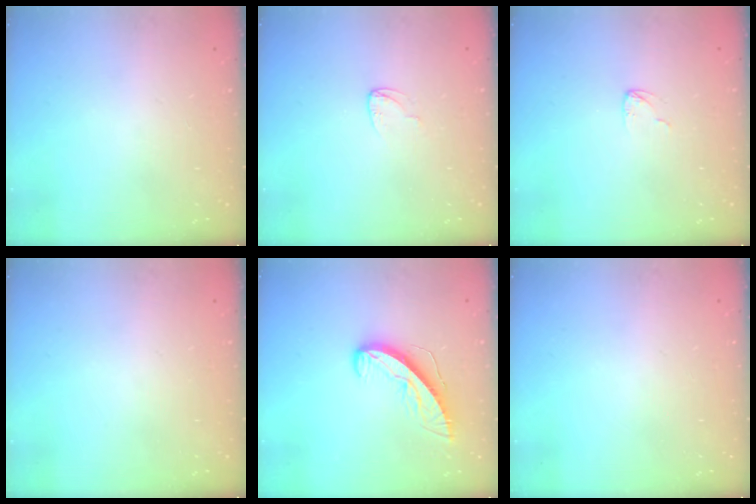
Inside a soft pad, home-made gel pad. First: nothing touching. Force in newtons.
{"total": 3.2, "press": 3.2, "slide": 0.2}
{"total": 3.0, "press": 2.9, "slide": 0.3}
{"total": 0.0}
{"total": 10.1, "press": 10.1, "slide": 0.9}
{"total": 0.0}